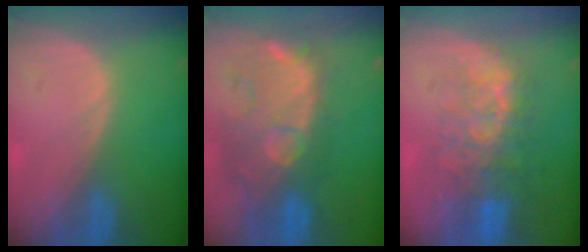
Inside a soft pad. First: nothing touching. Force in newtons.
{"total": 11.7, "press": 10.7, "slide": 4.8}
{"total": 9.9, "press": 8.6, "slide": 4.9}